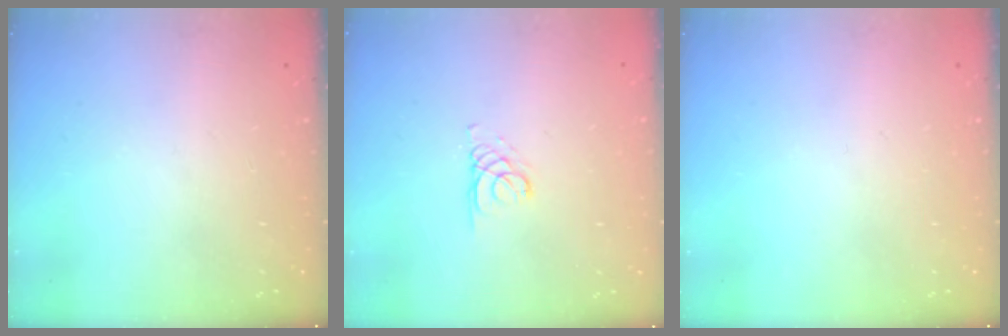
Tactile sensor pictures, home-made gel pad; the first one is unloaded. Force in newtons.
{"total": 2.1, "press": 2.1, "slide": 0.2}
{"total": 0.0}